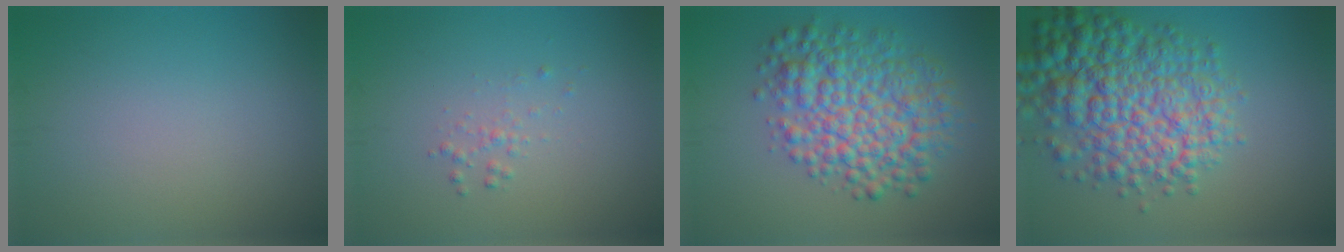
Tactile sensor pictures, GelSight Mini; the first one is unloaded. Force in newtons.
{"total": 0.9, "press": 0.9, "slide": 0.0}
{"total": 7.7, "press": 7.7, "slide": 0.1}
{"total": 9.0, "press": 9.0, "slide": 0.2}